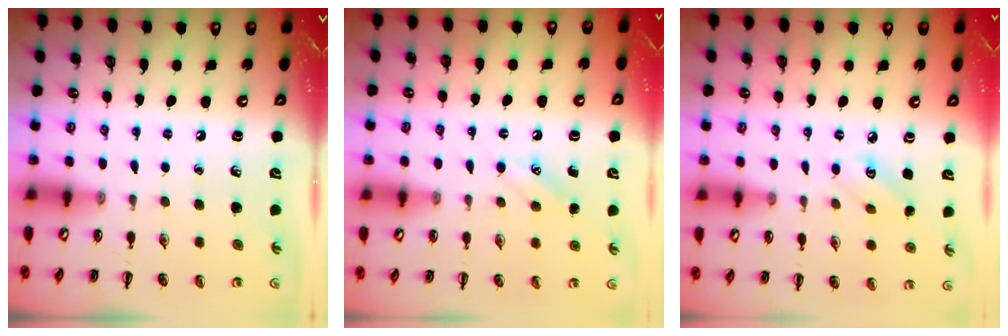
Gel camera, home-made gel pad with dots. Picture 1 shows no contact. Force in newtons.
{"total": 3.3, "press": 3.2, "slide": 0.8}
{"total": 3.6, "press": 3.5, "slide": 1.1}